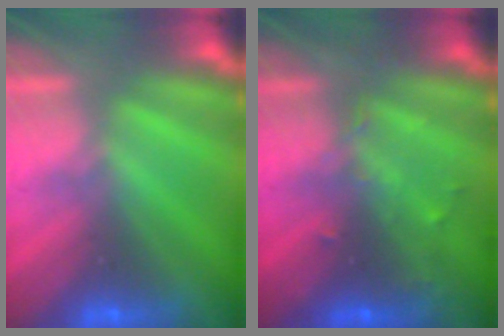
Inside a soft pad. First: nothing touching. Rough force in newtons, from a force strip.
{"total": 2.7}